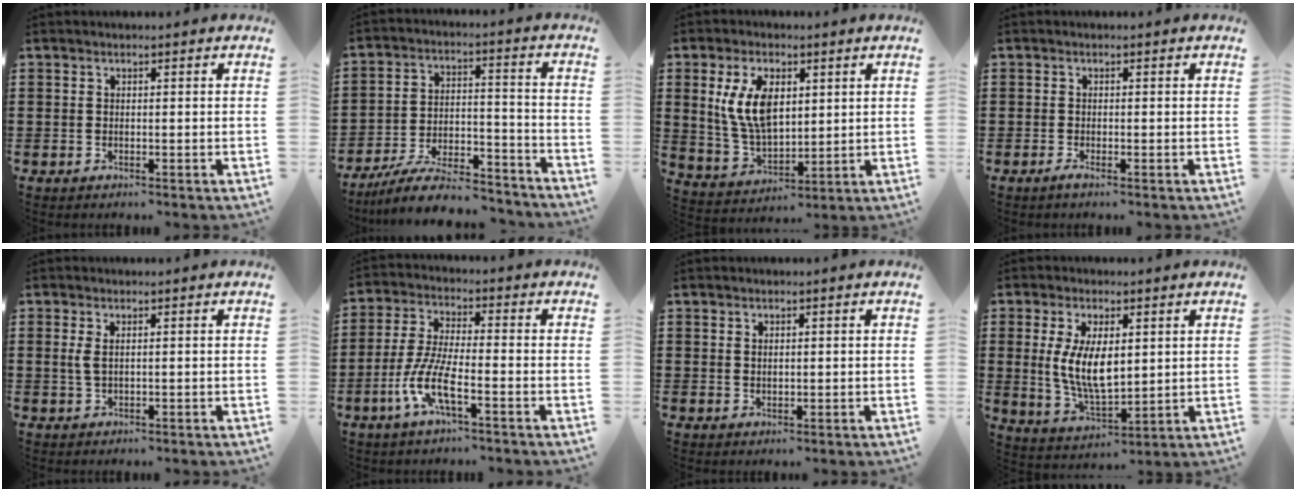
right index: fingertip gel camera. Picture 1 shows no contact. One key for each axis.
{"total": 9.8, "fx": -8.7, "fy": 1.6, "fz": 4.3, "tx": -0.078, "ty": 0.023, "tz": -0.167}
{"total": 9.7, "fx": 2.8, "fy": 5.3, "fz": 7.6, "tx": -0.176, "ty": 0.009, "tz": 0.047}
{"total": 0.9, "fx": -0.6, "fy": 0.1, "fz": 0.7, "tx": -0.013, "ty": -0.005, "tz": -0.010}
{"total": 2.0, "fx": 0.4, "fy": 0.7, "fz": 1.8, "tx": -0.045, "ty": 0.001, "tz": 0.004}
{"total": 7.8, "fx": -3.9, "fy": 1.4, "fz": 6.6, "tx": -0.171, "ty": -0.020, "tz": -0.086}
{"total": 0.7, "fx": 0.4, "fy": 0.4, "fz": 0.5, "tx": -0.011, "ty": 0.003, "tz": 0.007}
{"total": 8.6, "fx": 1.1, "fy": 4.0, "fz": 7.5, "tx": -0.164, "ty": 0.000, "tz": 0.017}